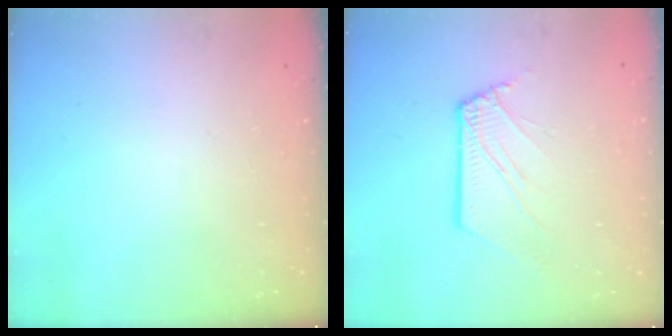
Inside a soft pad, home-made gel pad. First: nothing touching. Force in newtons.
{"total": 5.0, "press": 4.9, "slide": 0.4}